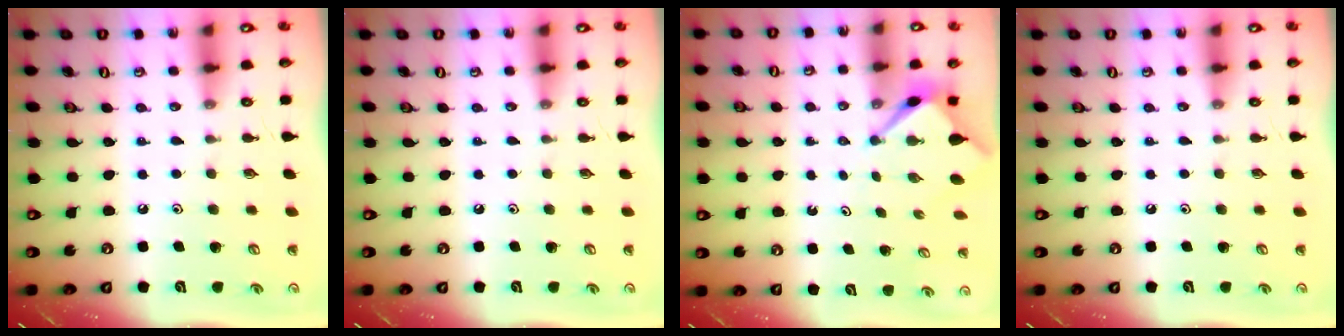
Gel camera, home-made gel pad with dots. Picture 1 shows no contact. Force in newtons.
{"total": 0.0}
{"total": 2.9, "press": 2.9, "slide": 0.2}
{"total": 0.0}